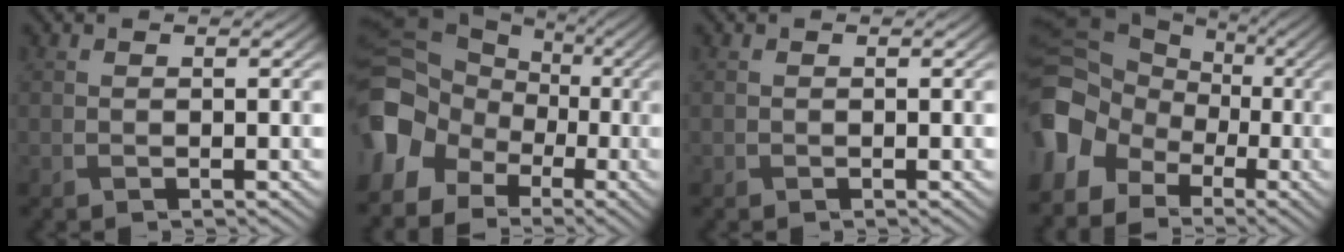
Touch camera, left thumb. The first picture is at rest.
{"total": 14.7, "force": [-3.4, 12.8, 6.6], "torque": [-0.202, -0.030, -0.084]}
{"total": 0.0}
{"total": 13.3, "force": [-3.4, 11.5, 5.8], "torque": [-0.192, -0.026, -0.078]}